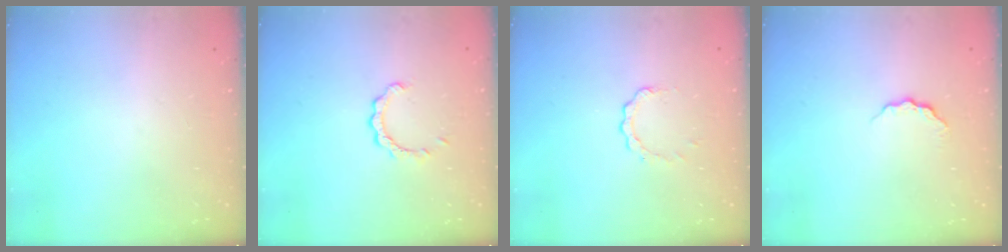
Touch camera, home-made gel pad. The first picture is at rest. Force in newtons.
{"total": 2.4, "press": 2.4, "slide": 0.2}
{"total": 2.8, "press": 2.8, "slide": 0.3}
{"total": 3.5, "press": 3.5, "slide": 0.3}